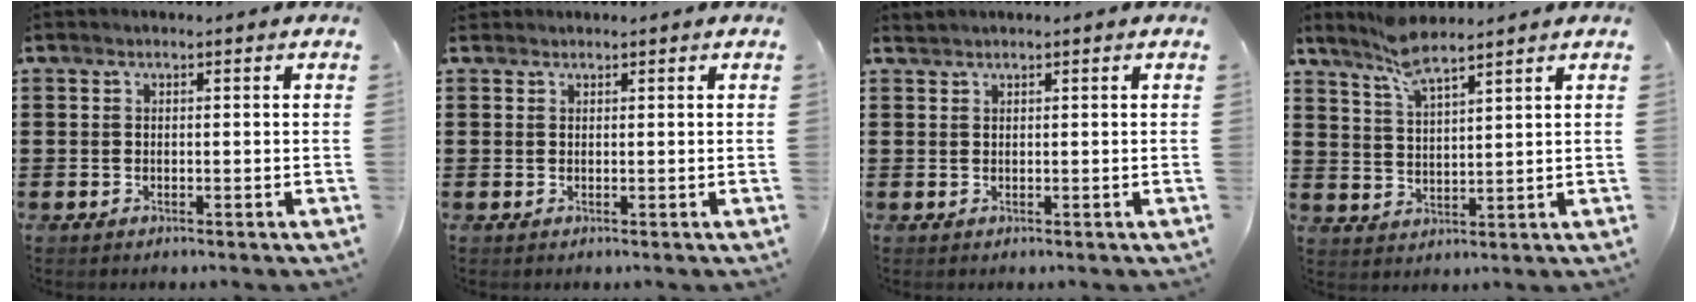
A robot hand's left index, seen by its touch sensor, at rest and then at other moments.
{"total": 0.9, "force": [0.7, 0.6, 0.0], "torque": [-0.003, 0.003, 0.013]}
{"total": 0.6, "force": [0.6, 0.0, 0.2], "torque": [-0.005, -0.001, 0.012]}
{"total": 5.6, "force": [4.9, 0.9, 2.7], "torque": [-0.066, -0.010, 0.088]}